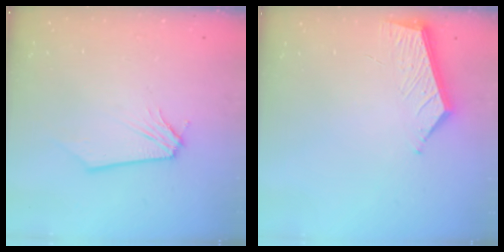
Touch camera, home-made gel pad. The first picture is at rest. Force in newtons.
{"total": 7.1, "press": 7.0, "slide": 0.6}